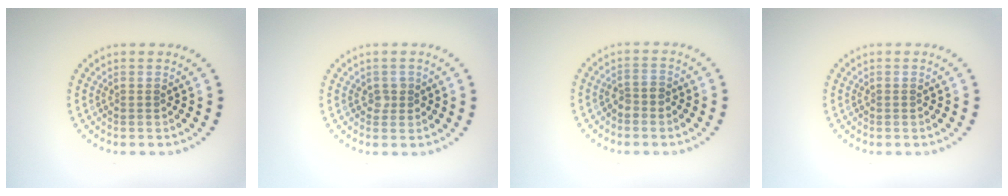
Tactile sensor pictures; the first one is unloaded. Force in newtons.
{"total": 1.0, "press": 1.0, "slide": 0.2}
{"total": 1.5, "press": 1.3, "slide": 0.8}
{"total": 0.0}